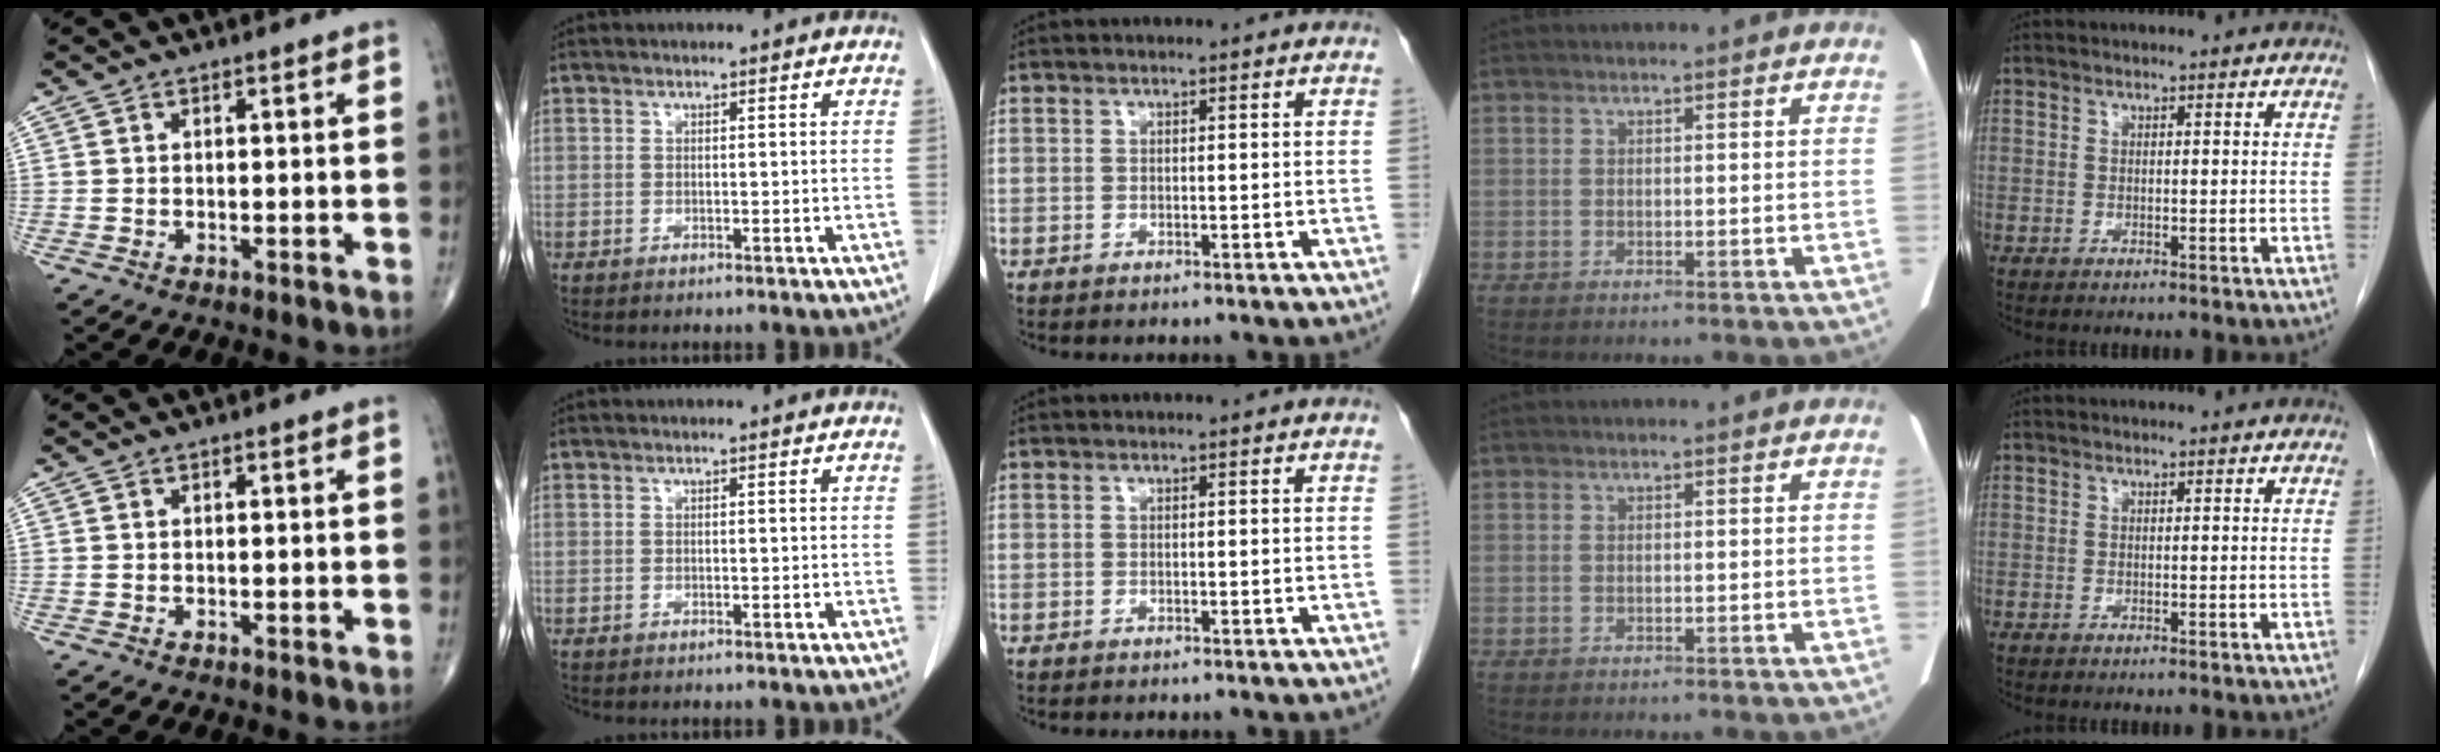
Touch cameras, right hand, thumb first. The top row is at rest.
{}